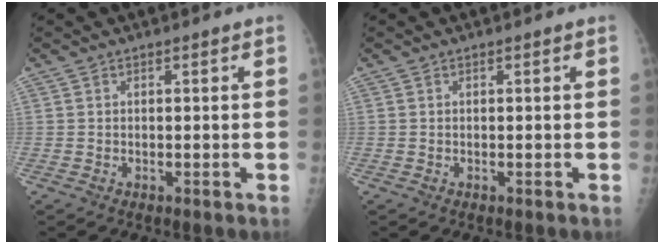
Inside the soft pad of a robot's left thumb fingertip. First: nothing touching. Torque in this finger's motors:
{"motor_torque": [0.02, -0.01, -0.02, -0.02, 0.00]}